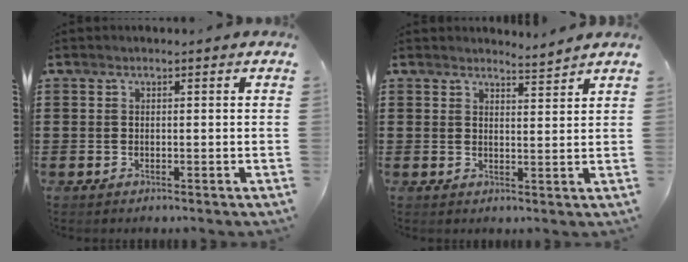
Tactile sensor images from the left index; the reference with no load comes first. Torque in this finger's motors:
{"motor_torque": [-0.15, -0.02, -0.02, -0.01]}